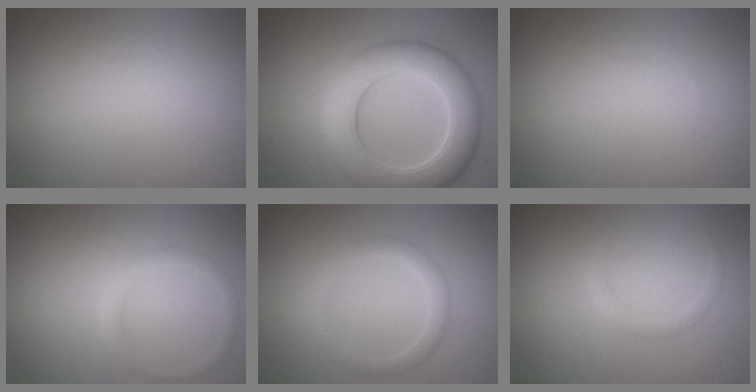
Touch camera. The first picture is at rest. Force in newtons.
{"total": 8.2, "press": 8.2, "slide": 0.2}
{"total": 0.0}
{"total": 1.3, "press": 1.3, "slide": 0.1}
{"total": 2.0, "press": 2.0, "slide": 0.1}
{"total": 0.9, "press": 0.9, "slide": 0.1}